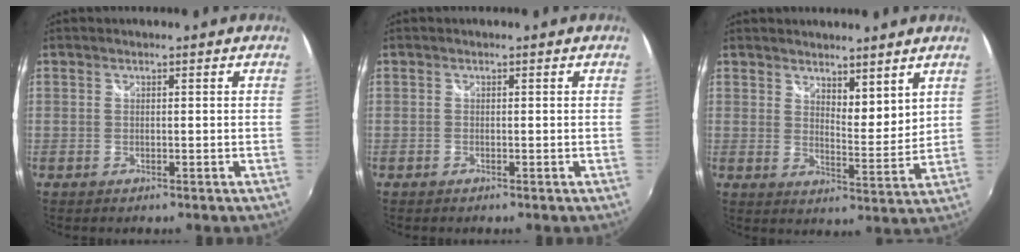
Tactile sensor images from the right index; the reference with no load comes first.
{"total": 0.0}
{"total": 6.5, "force": [5.2, 2.2, 3.3], "torque": [-0.042, -0.004, 0.086]}